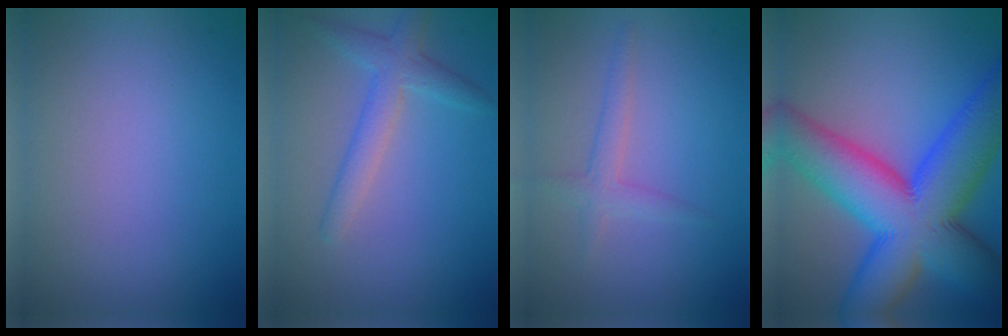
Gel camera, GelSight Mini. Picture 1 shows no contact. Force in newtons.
{"total": 3.1, "press": 3.0, "slide": 0.1}
{"total": 1.2, "press": 1.2, "slide": 0.1}
{"total": 15.4, "press": 15.4, "slide": 0.6}